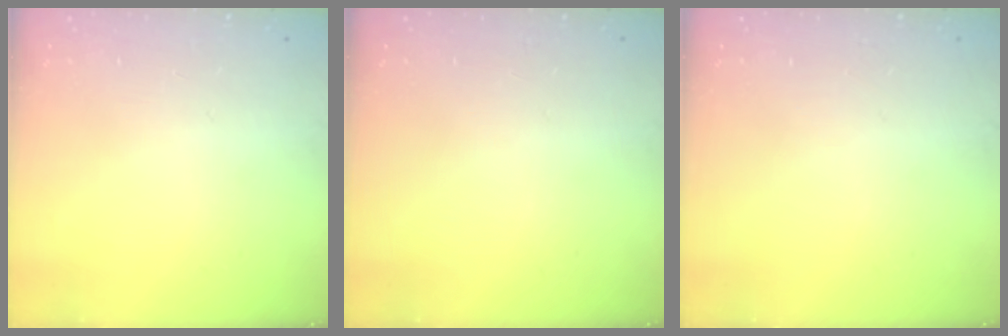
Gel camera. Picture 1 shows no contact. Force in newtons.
{"total": 0.0}
{"total": 0.0}